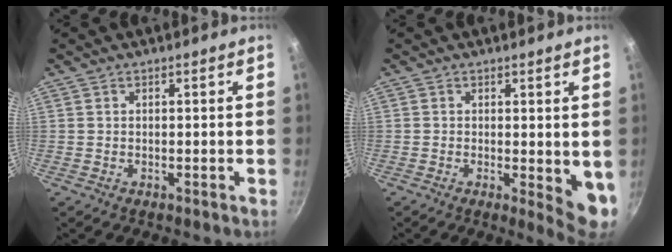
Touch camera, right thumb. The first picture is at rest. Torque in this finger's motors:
{"motor_torque": [-0.50, 0.80, -0.21, 0.02, 0.06]}